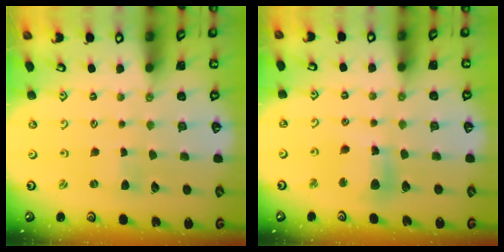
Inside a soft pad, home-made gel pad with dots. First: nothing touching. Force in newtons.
{"total": 10.6, "press": 10.5, "slide": 1.5}